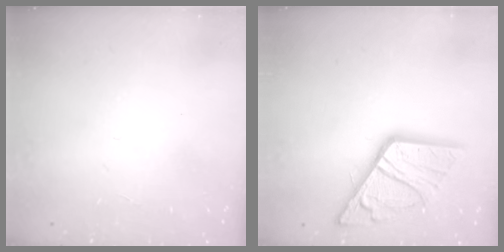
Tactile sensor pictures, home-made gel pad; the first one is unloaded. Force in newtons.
{"total": 13.3, "press": 13.3, "slide": 0.9}